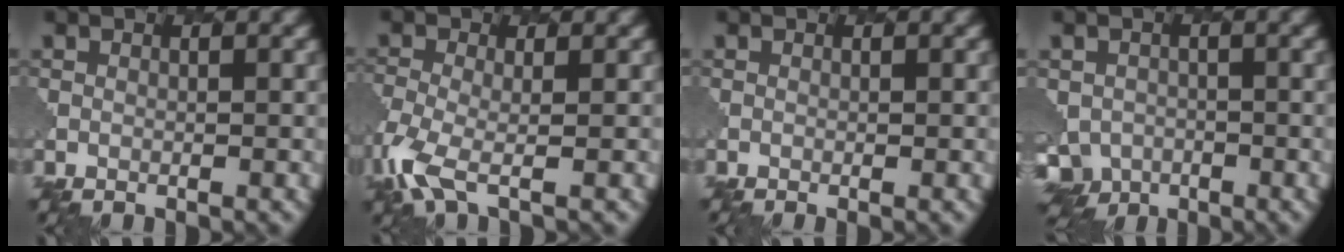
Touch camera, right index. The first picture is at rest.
{"total": 4.2, "force": [-2.1, 1.6, 3.2], "torque": [-0.089, -0.013, -0.051]}
{"total": 0.6, "force": [0.0, 0.4, 0.5], "torque": [0.001, -0.002, 0.000]}
{"total": 7.1, "force": [-3.6, 5.4, 2.9], "torque": [-0.056, -0.031, -0.039]}